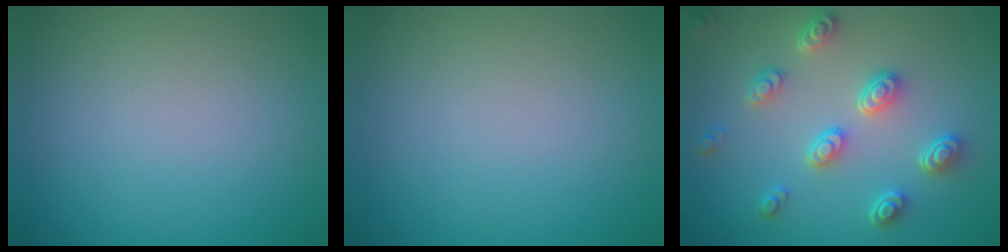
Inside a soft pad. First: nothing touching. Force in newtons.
{"total": 0.0}
{"total": 4.4, "press": 3.6, "slide": 2.5}